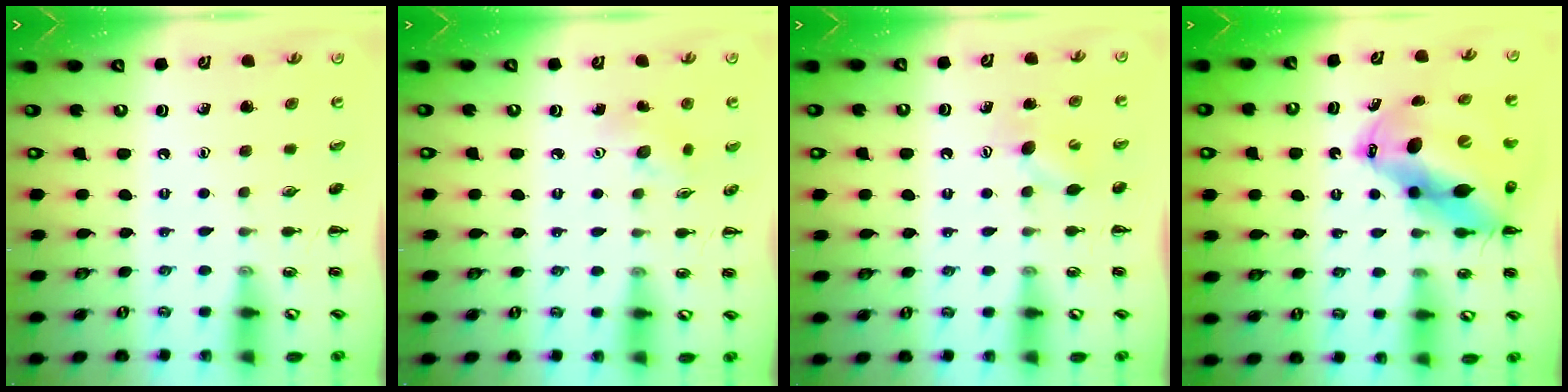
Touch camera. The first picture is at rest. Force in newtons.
{"total": 3.2, "press": 3.1, "slide": 0.8}
{"total": 5.9, "press": 5.7, "slide": 1.5}
{"total": 16.4, "press": 15.7, "slide": 4.8}